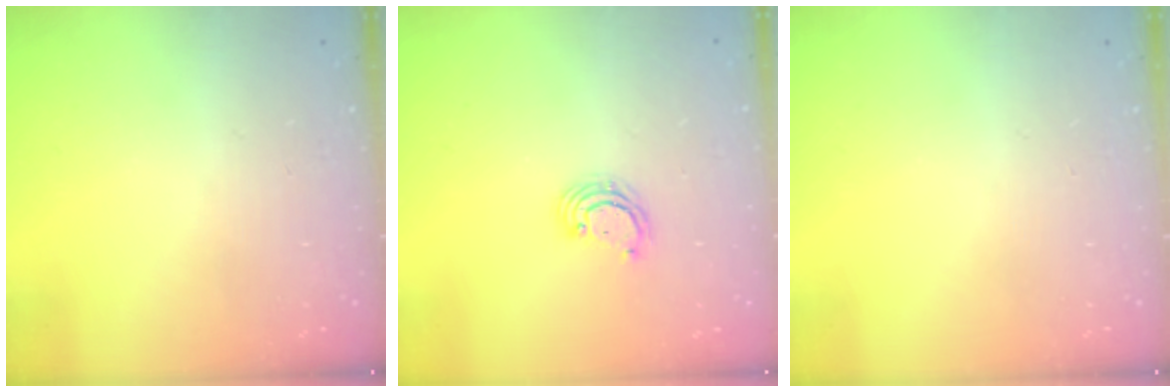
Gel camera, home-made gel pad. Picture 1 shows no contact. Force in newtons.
{"total": 3.6, "press": 3.6, "slide": 0.2}
{"total": 0.0}